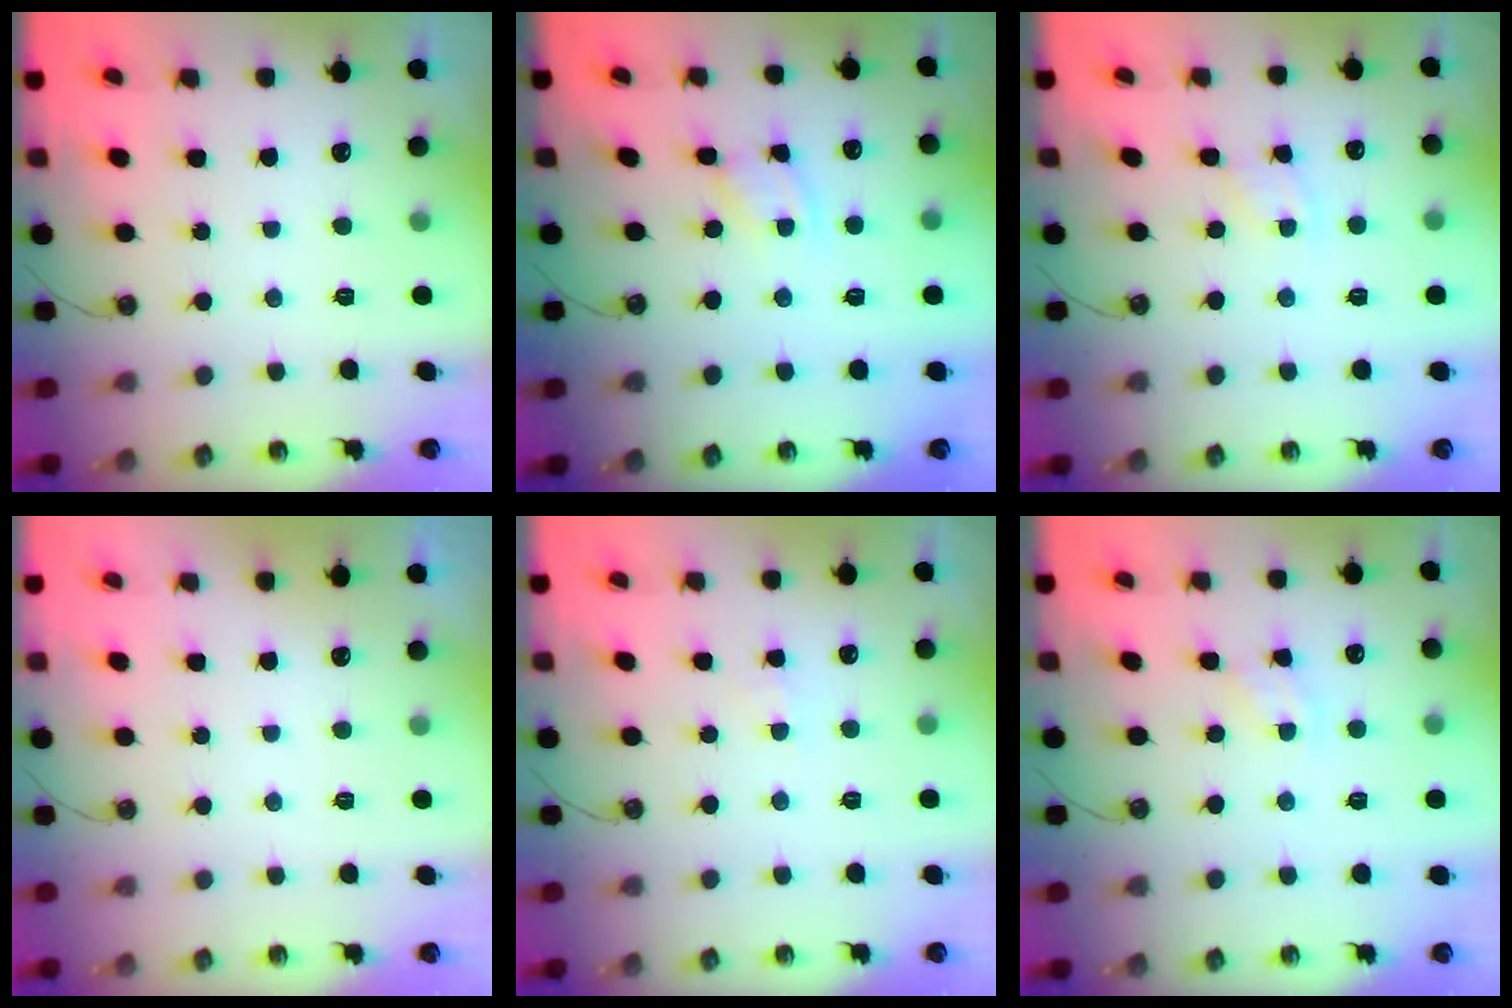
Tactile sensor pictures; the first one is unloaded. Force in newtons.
{"total": 2.5, "press": 2.4, "slide": 0.3}
{"total": 2.9, "press": 2.9, "slide": 0.5}
{"total": 0.0}
{"total": 3.0, "press": 2.9, "slide": 0.5}
{"total": 3.1, "press": 3.0, "slide": 0.4}